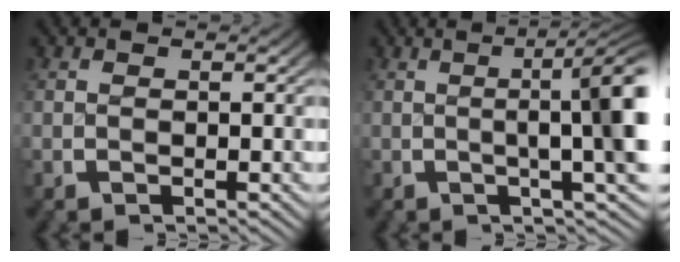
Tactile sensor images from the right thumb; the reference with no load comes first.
{"total": 10.0, "force": [1.6, 3.3, 9.4], "torque": [-0.106, 0.022, 0.010]}